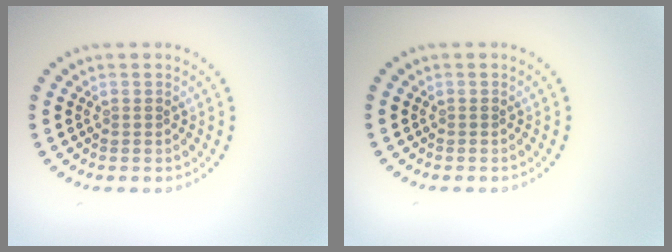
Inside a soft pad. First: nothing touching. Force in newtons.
{"total": 0.0}